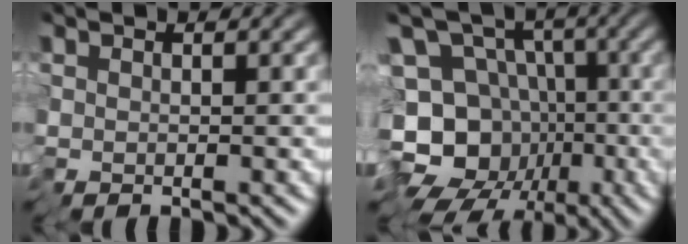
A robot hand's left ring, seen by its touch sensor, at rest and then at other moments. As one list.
[{"total": 14.8, "force": [-6.4, 11.9, 6.0], "torque": [-0.125, -0.003, -0.107]}]